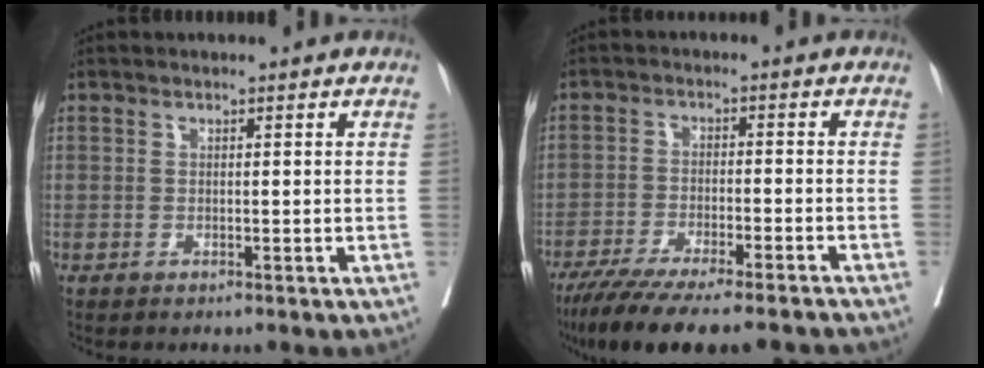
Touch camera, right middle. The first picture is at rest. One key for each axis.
{"total": 16.7, "fx": -14.3, "fy": 1.7, "fz": 8.5, "tx": -0.119, "ty": -0.031, "tz": -0.211}